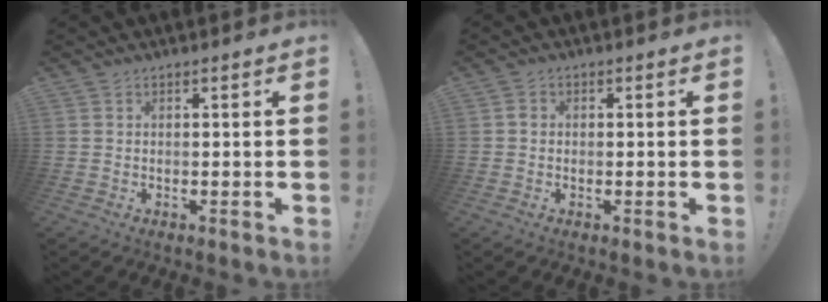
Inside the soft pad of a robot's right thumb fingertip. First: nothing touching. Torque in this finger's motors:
{"motor_torque": [-0.09, 0.15, 0.31, -0.11, -0.05]}